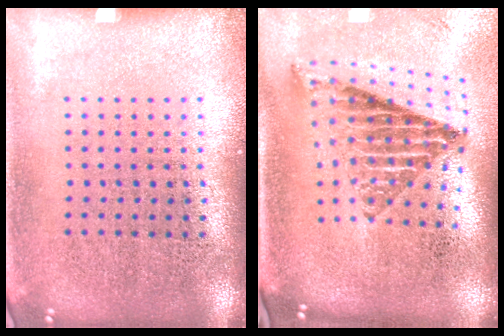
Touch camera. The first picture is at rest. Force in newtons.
{"total": 1.7, "press": 1.4, "slide": 1.1}